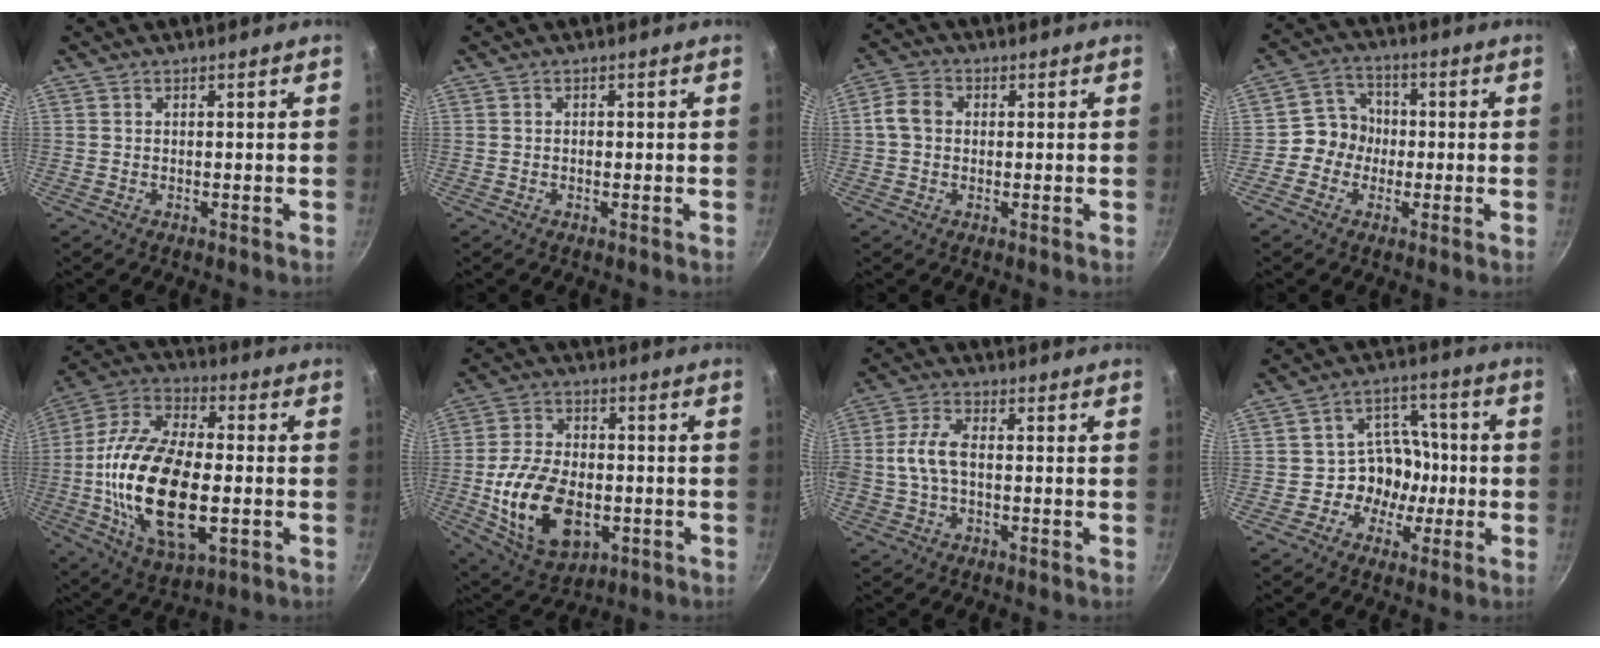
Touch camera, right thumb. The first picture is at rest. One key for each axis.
{"total": 0.6, "fx": -0.1, "fy": 0.4, "fz": 0.5, "tx": -0.006, "ty": 0.002, "tz": -0.002}
{"total": 5.2, "fx": 0.3, "fy": 4.1, "fz": 3.1, "tx": -0.057, "ty": 0.014, "tz": 0.000}
{"total": 7.4, "fx": -1.4, "fy": 6.8, "fz": 2.7, "tx": -0.012, "ty": 0.026, "tz": -0.039}
{"total": 24.8, "fx": -3.3, "fy": 12.3, "fz": 21.3, "tx": -0.419, "ty": 0.007, "tz": -0.051}
{"total": 17.7, "fx": -3.8, "fy": 11.0, "fz": 13.4, "tx": -0.223, "ty": 0.007, "tz": -0.052}
{"total": 6.8, "fx": -0.4, "fy": 3.8, "fz": 5.6, "tx": -0.128, "ty": 0.019, "tz": -0.011}
{"total": 9.7, "fx": -2.0, "fy": 8.1, "fz": 5.1, "tx": -0.031, "ty": 0.040, "tz": -0.041}